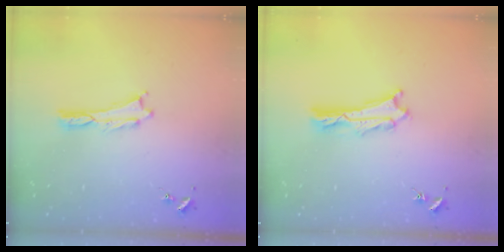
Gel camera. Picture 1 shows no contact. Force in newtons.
{"total": 2.4, "press": 2.4, "slide": 0.3}